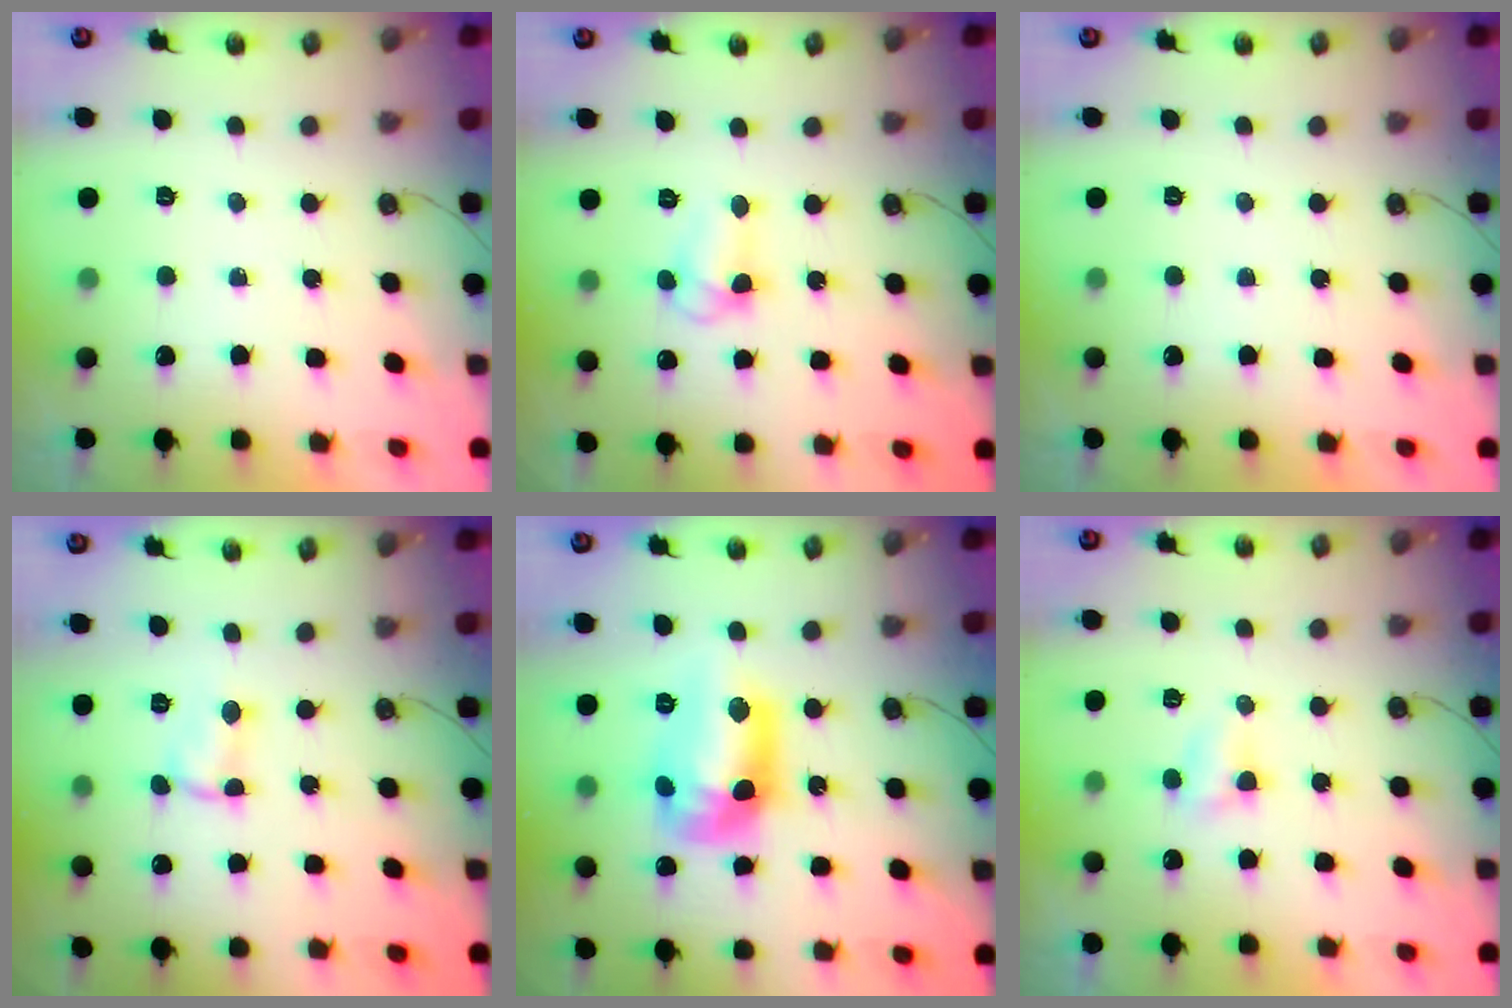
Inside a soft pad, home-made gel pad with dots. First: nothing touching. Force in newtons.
{"total": 6.5, "press": 6.5, "slide": 0.5}
{"total": 0.0}
{"total": 1.5, "press": 1.5, "slide": 0.2}
{"total": 14.5, "press": 14.4, "slide": 1.0}
{"total": 2.9, "press": 2.8, "slide": 0.2}